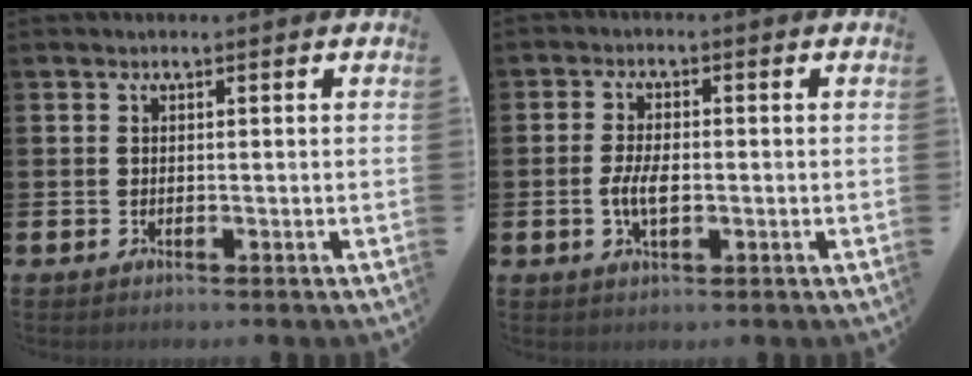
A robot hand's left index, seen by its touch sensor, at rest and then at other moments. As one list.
[{"total": 3.8, "force": [-0.5, 1.7, 3.4], "torque": [-0.060, -0.003, -0.015]}]